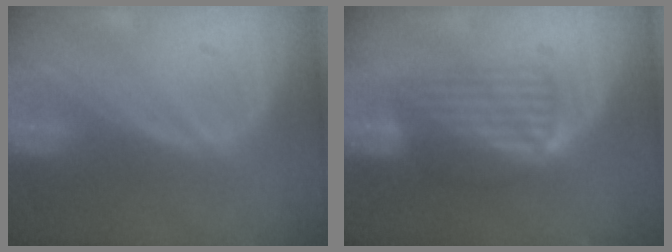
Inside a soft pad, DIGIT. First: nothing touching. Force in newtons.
{"total": 6.8, "press": 5.9, "slide": 3.4}